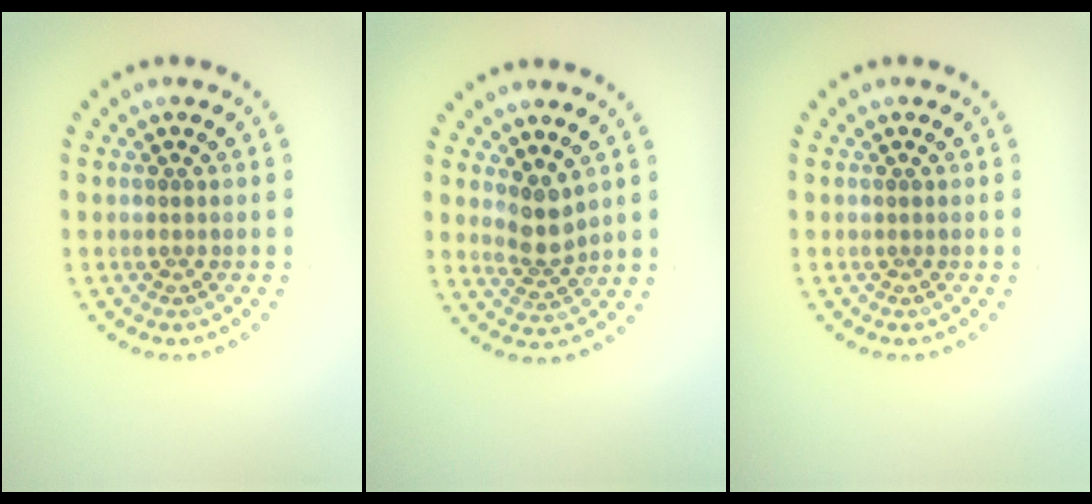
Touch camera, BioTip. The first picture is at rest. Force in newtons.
{"total": 2.4, "press": 1.9, "slide": 1.5}
{"total": 0.0}